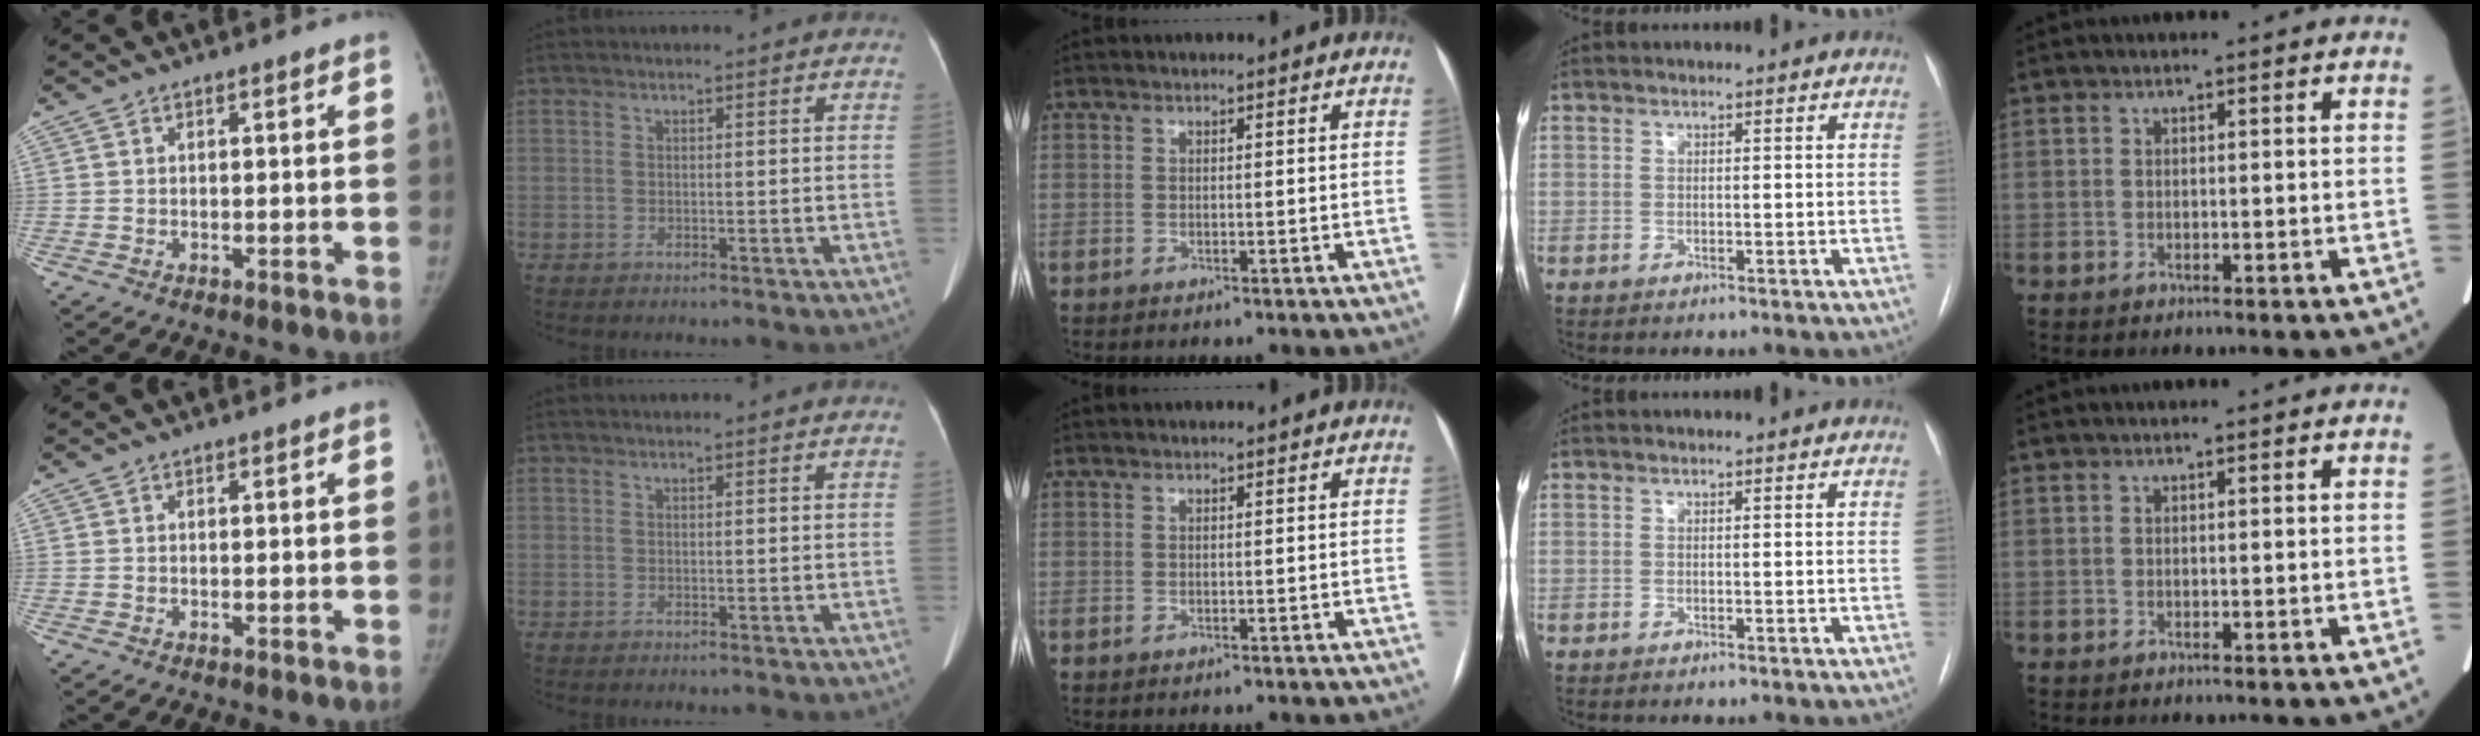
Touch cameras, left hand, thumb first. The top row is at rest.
{}